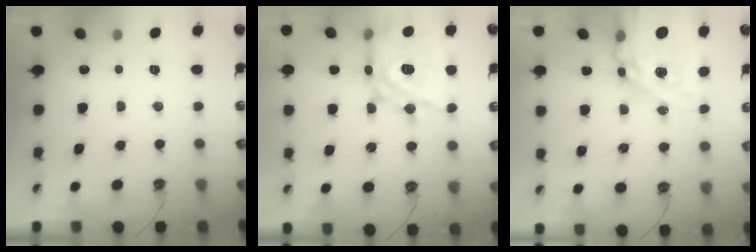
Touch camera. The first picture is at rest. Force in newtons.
{"total": 18.4, "press": 18.3, "slide": 2.2}
{"total": 20.4, "press": 20.3, "slide": 2.1}